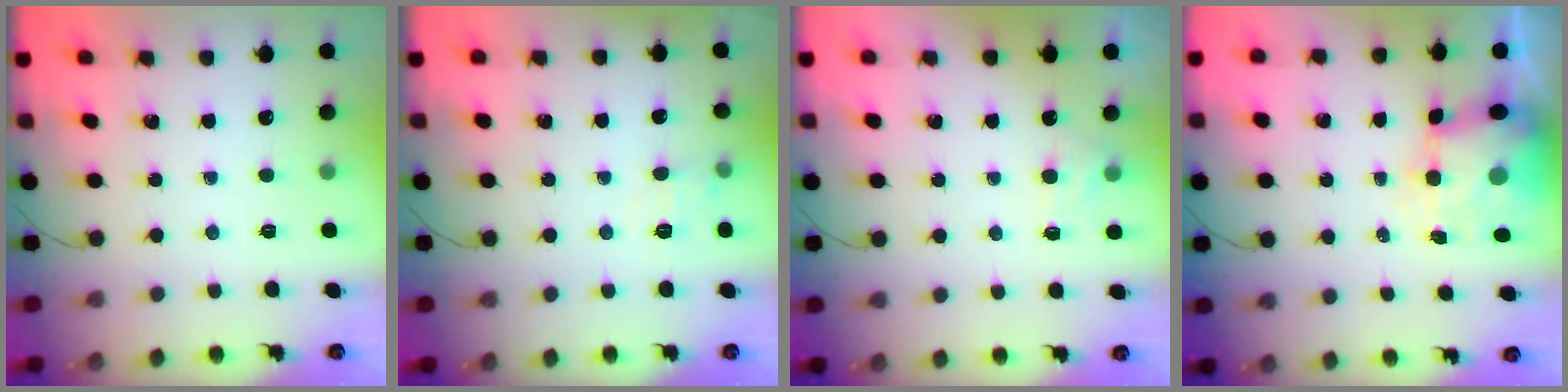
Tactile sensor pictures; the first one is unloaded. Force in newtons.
{"total": 7.1, "press": 6.9, "slide": 1.7}
{"total": 4.3, "press": 4.1, "slide": 1.3}
{"total": 7.8, "press": 7.6, "slide": 1.7}